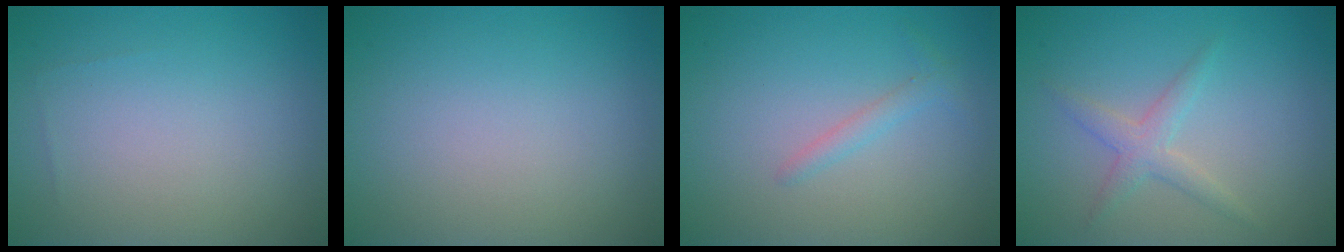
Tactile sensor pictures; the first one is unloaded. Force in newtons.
{"total": 0.0}
{"total": 1.2, "press": 1.2, "slide": 0.1}
{"total": 2.1, "press": 2.1, "slide": 0.0}